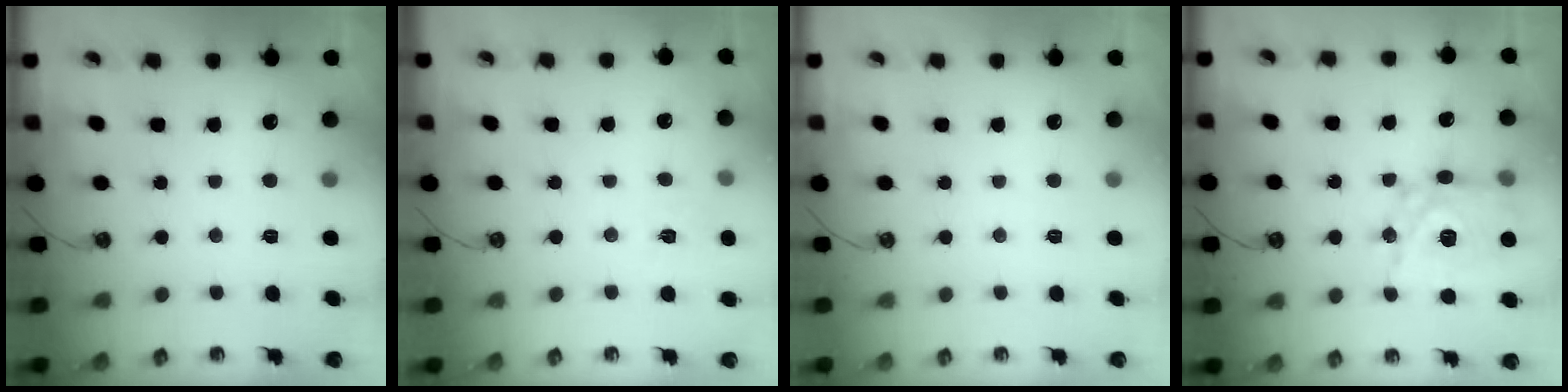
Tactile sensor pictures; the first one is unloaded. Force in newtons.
{"total": 5.9, "press": 5.9, "slide": 0.7}
{"total": 0.0}
{"total": 14.3, "press": 14.2, "slide": 1.2}